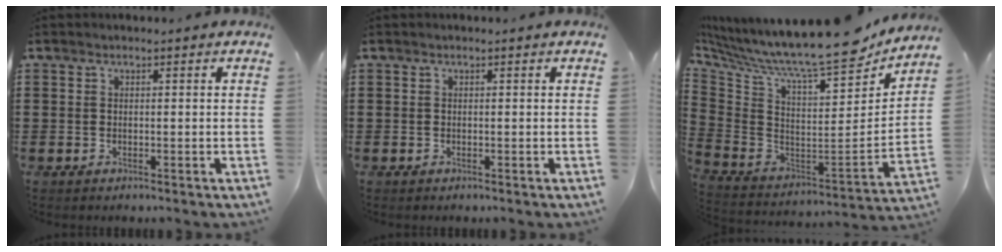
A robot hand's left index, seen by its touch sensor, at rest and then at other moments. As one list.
[{"total": 0.0}, {"total": 11.6, "force": [9.3, 1.8, 6.7], "torque": [-0.145, -0.081, 0.148]}]